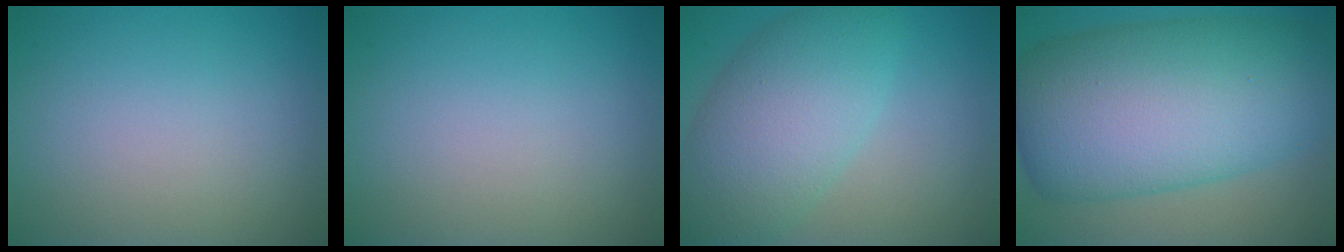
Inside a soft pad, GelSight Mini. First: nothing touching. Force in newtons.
{"total": 0.0}
{"total": 7.6, "press": 7.6, "slide": 0.4}
{"total": 14.7, "press": 14.7, "slide": 0.1}